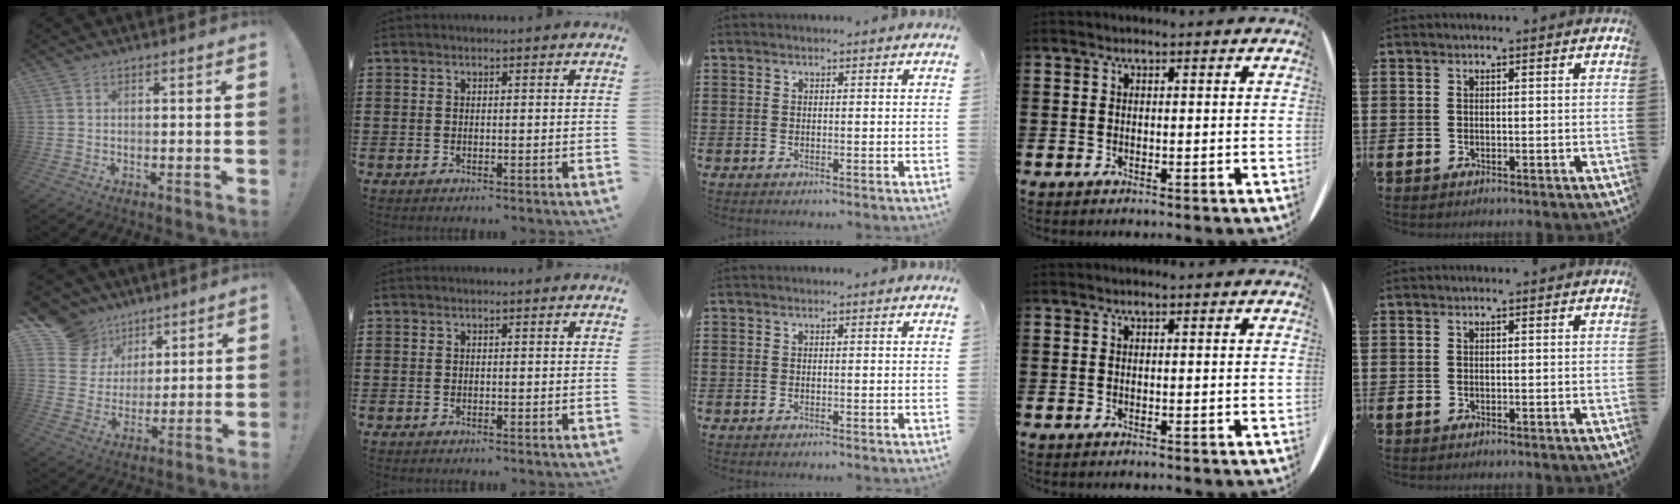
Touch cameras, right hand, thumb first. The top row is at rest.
{"thumb": {"total": 13.5, "force": [7.8, 10.4, 3.7], "torque": [-0.057, -0.050, 0.158]}}